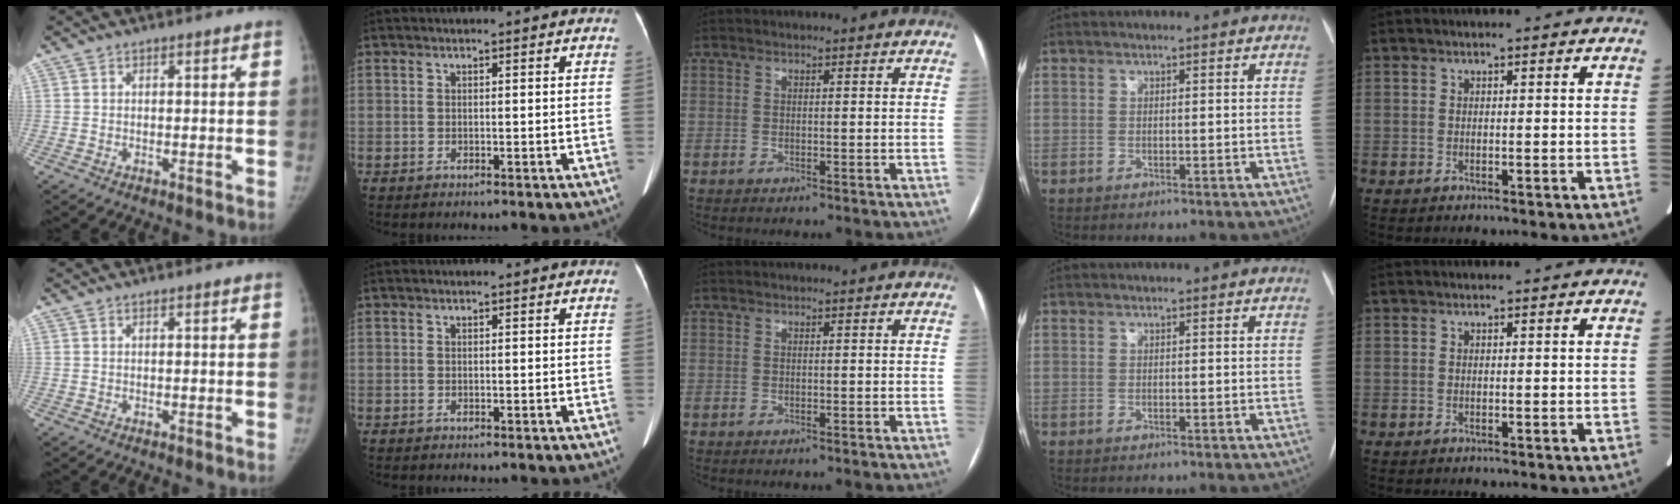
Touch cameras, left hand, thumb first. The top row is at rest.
{}